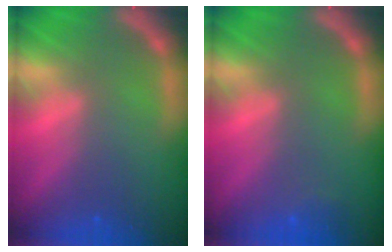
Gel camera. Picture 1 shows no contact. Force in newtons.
{"total": 1.4}